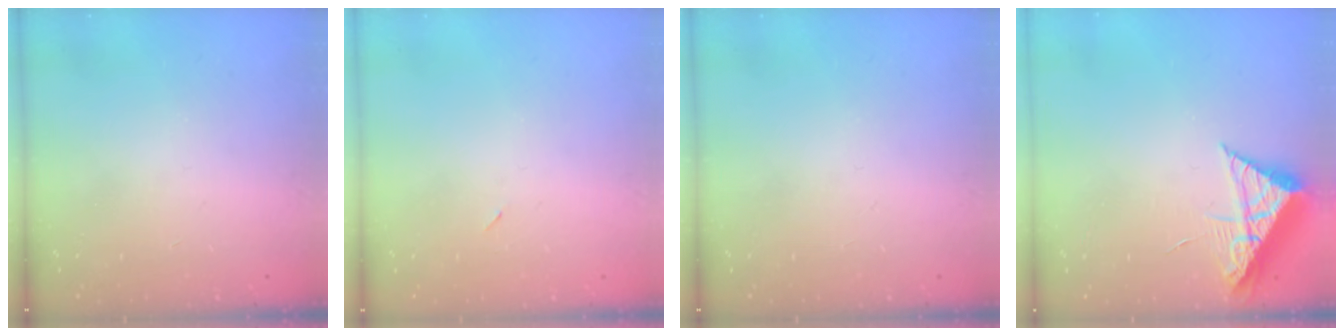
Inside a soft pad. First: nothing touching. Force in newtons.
{"total": 2.3, "press": 1.9, "slide": 1.2}
{"total": 0.0}
{"total": 9.4, "press": 9.4, "slide": 0.5}